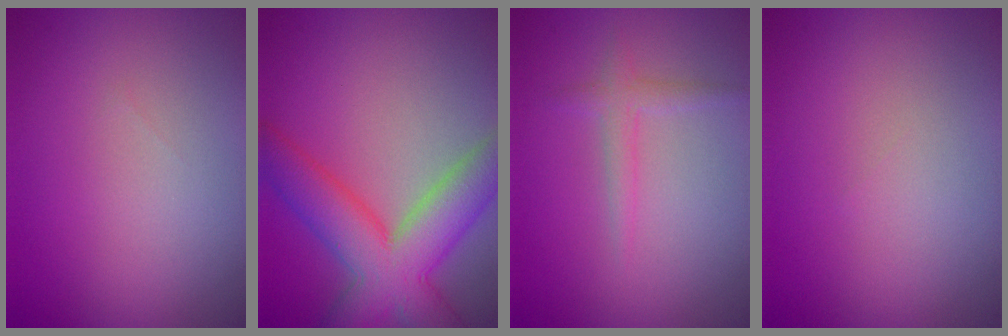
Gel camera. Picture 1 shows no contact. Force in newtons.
{"total": 8.4, "press": 8.4, "slide": 0.3}
{"total": 1.4, "press": 1.4, "slide": 0.1}
{"total": 0.0}